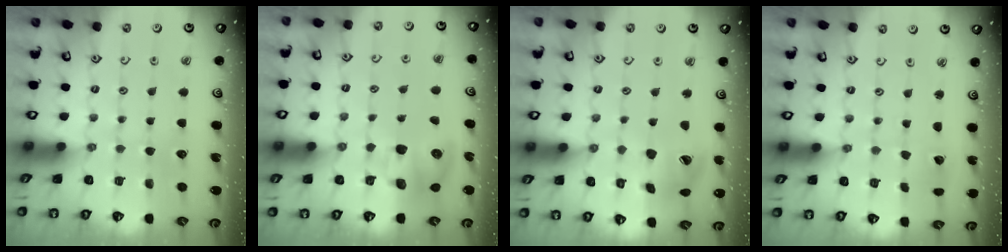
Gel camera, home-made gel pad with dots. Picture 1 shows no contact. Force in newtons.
{"total": 8.8, "press": 8.7, "slide": 1.2}
{"total": 13.1, "press": 13.0, "slide": 1.8}
{"total": 1.3, "press": 1.3, "slide": 0.0}